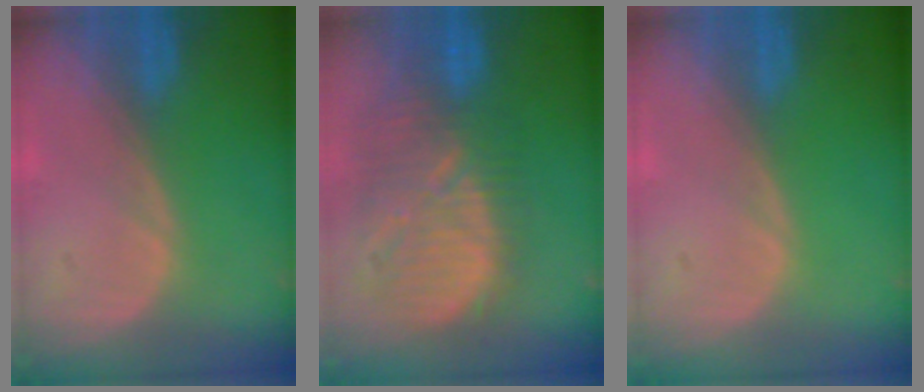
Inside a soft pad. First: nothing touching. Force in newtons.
{"total": 12.2, "press": 11.3, "slide": 4.5}
{"total": 0.0}